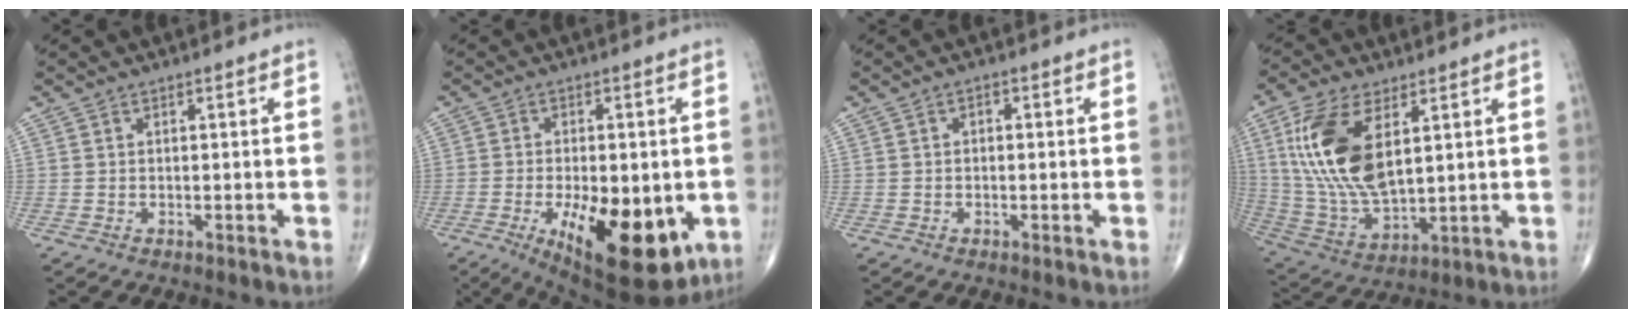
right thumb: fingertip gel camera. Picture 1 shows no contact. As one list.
[{"total": 18.8, "force": [-5.8, 8.1, 15.9], "torque": [-0.210, -0.015, -0.065]}, {"total": 1.2, "force": [0.1, 0.8, 0.9], "torque": [-0.007, 0.005, -0.003]}, {"total": 17.8, "force": [5.4, 8.5, 14.7], "torque": [-0.298, -0.021, 0.112]}]